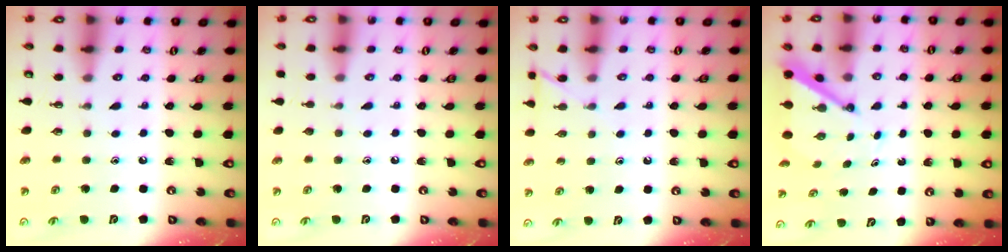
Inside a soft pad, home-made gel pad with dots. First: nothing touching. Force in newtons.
{"total": 0.0}
{"total": 5.7, "press": 5.7, "slide": 0.5}
{"total": 5.1, "press": 5.0, "slide": 0.4}